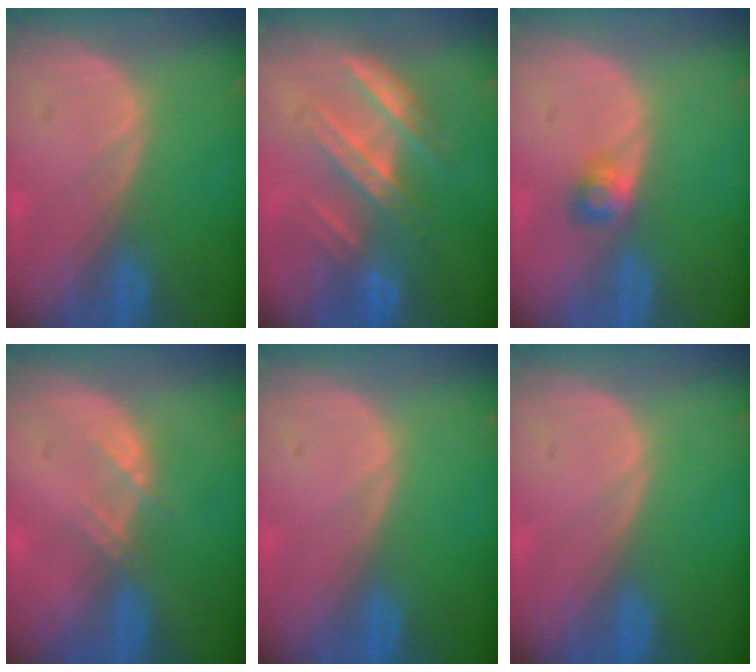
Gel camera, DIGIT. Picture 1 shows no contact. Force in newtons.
{"total": 6.9, "press": 6.8, "slide": 1.2}
{"total": 2.5, "press": 2.4, "slide": 0.7}
{"total": 1.9, "press": 1.9, "slide": 0.3}
{"total": 0.0}
{"total": 0.0}